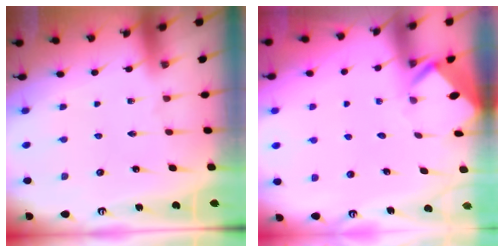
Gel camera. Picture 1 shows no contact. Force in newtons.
{"total": 3.7, "press": 3.7, "slide": 0.2}